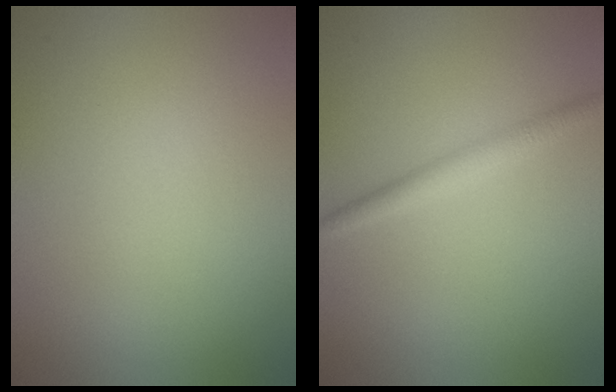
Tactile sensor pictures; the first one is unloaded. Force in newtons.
{"total": 2.2, "press": 2.1, "slide": 0.0}